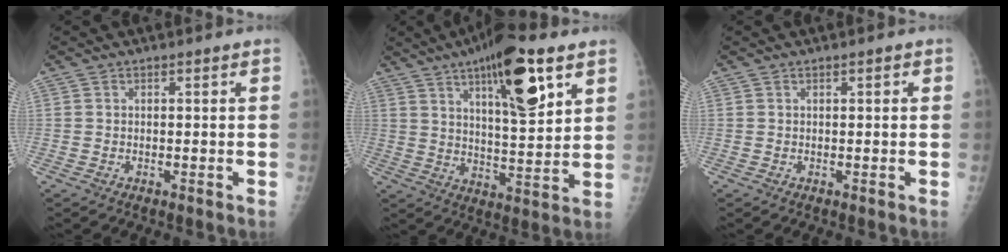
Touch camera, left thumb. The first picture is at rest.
{"total": 16.6, "force": [8.4, 4.7, 13.5], "torque": [-0.191, -0.039, 0.133]}
{"total": 0.7, "force": [0.3, 0.3, 0.6], "torque": [-0.005, 0.001, 0.003]}